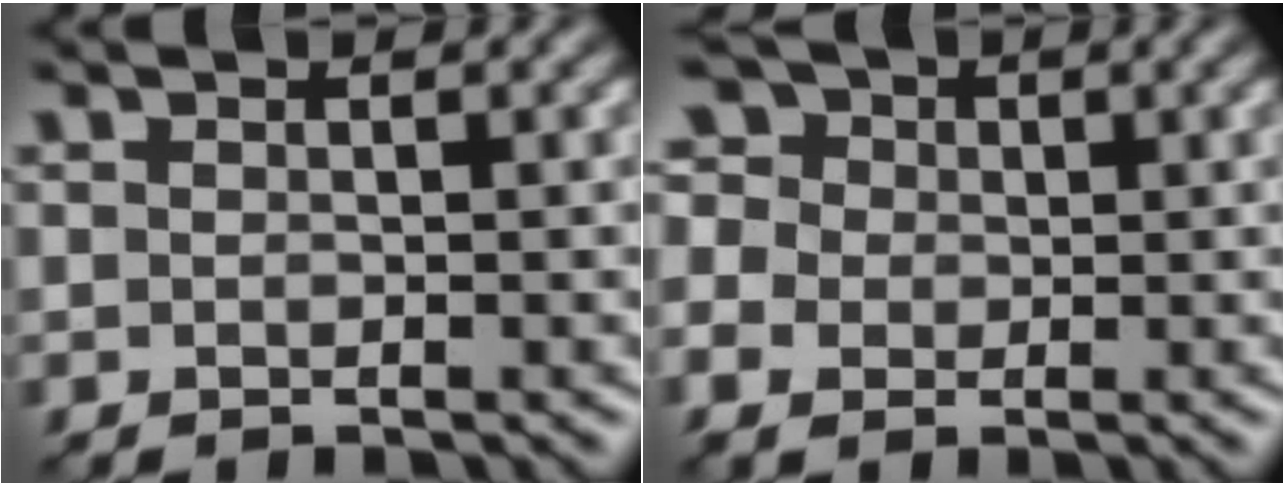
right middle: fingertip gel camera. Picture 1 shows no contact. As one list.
[{"total": 6.7, "force": [1.0, 5.5, 3.7], "torque": [-0.084, 0.031, -0.014]}]